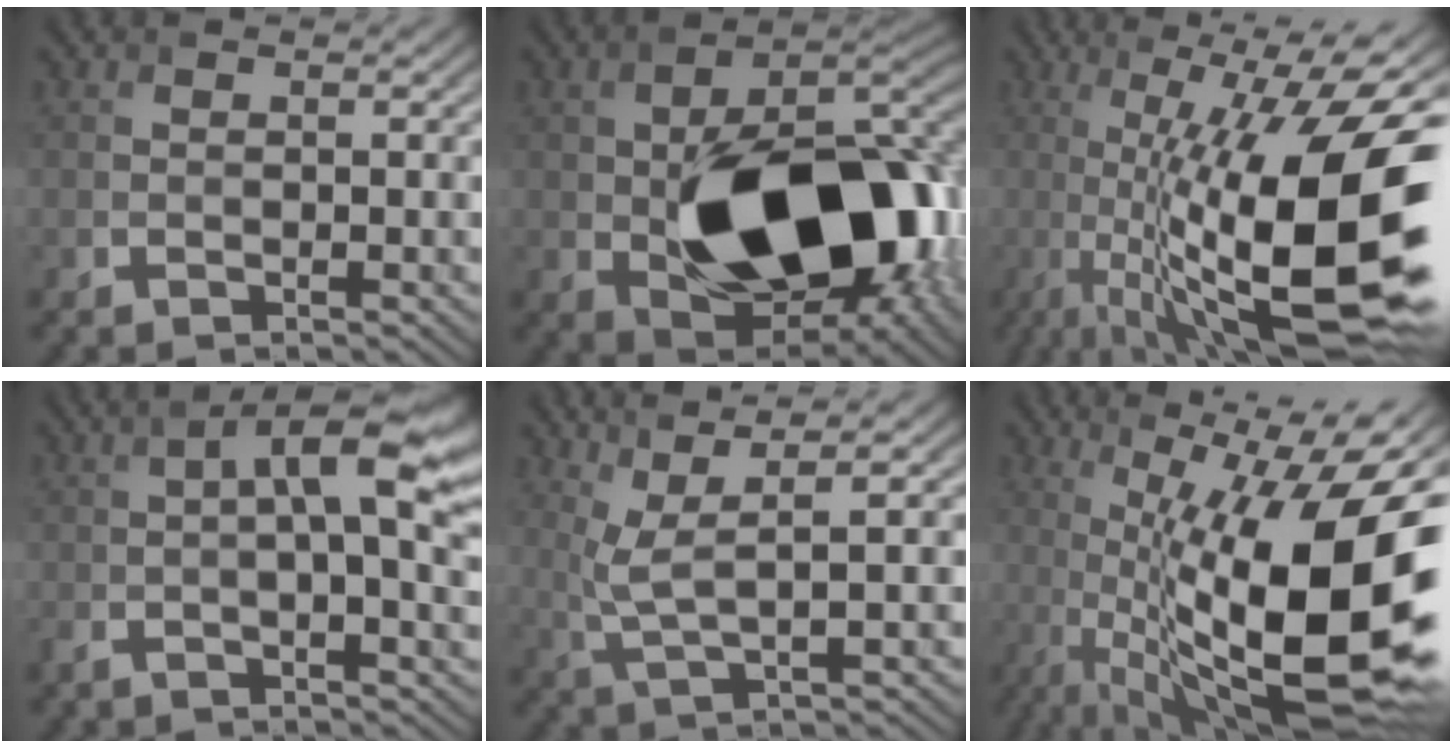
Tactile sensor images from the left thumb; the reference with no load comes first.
{"total": 18.0, "force": [-2.6, 10.7, 14.2], "torque": [-0.222, -0.021, -0.020]}
{"total": 17.9, "force": [-2.3, 5.9, 16.7], "torque": [-0.263, -0.011, -0.031]}
{"total": 10.0, "force": [1.4, 2.8, 9.4], "torque": [-0.161, 0.008, 0.022]}
{"total": 5.2, "force": [2.5, 0.7, 4.5], "torque": [-0.110, 0.011, 0.059]}
{"total": 19.3, "force": [-0.6, 6.4, 18.2], "torque": [-0.274, -0.002, 0.001]}